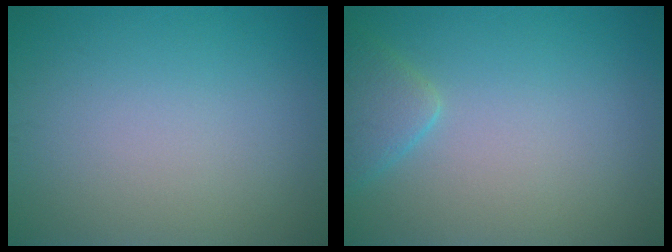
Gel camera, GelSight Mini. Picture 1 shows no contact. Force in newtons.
{"total": 2.5, "press": 2.4, "slide": 0.2}